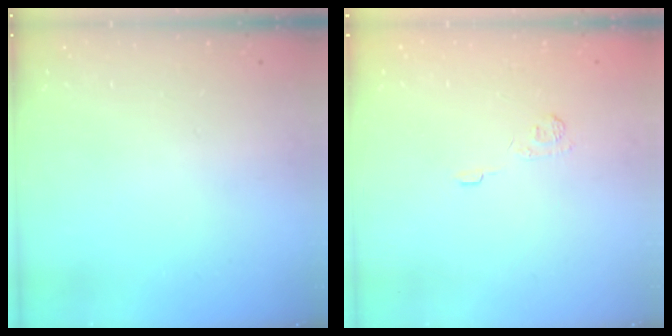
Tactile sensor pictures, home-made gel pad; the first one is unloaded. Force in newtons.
{"total": 3.5, "press": 3.2, "slide": 1.4}